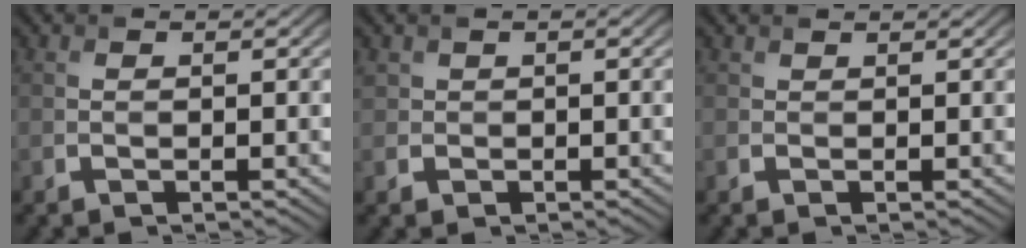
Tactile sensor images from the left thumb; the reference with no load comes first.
{"total": 1.2, "force": [0.1, 1.1, -0.4], "torque": [0.010, -0.003, -0.002]}
{"total": 0.7, "force": [0.2, -0.2, -0.6], "torque": [0.016, 0.001, 0.000]}